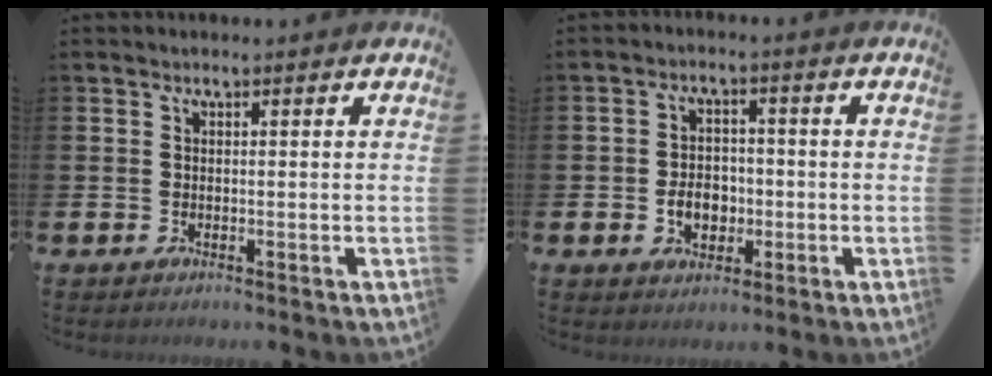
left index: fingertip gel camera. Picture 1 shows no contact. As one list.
[{"total": 4.3, "force": [-1.1, 3.2, 2.6], "torque": [-0.039, -0.001, -0.026]}]